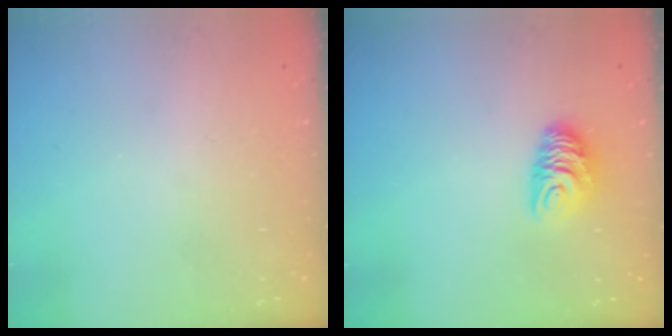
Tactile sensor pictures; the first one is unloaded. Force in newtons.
{"total": 7.9, "press": 7.8, "slide": 0.6}